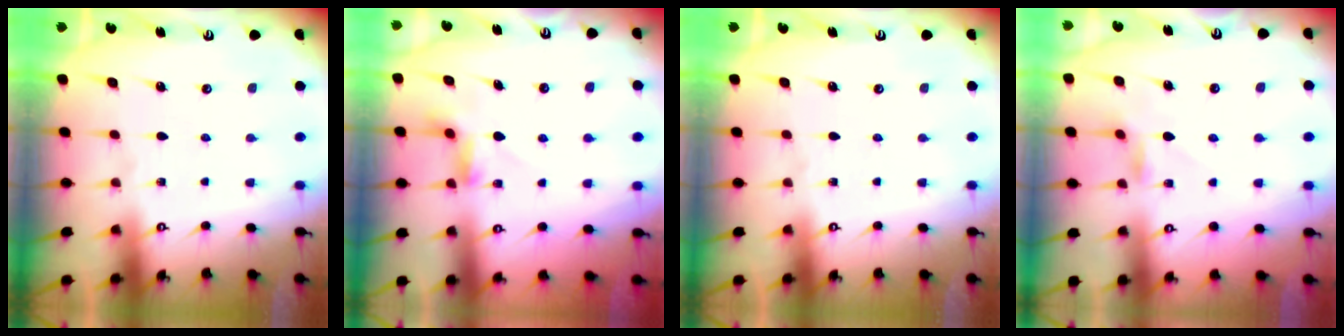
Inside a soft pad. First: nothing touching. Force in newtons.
{"total": 3.2, "press": 3.2, "slide": 0.5}
{"total": 0.0}
{"total": 4.6, "press": 4.6, "slide": 0.5}